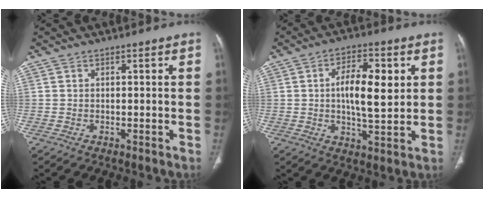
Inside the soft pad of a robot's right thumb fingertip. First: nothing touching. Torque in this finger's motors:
{"motor_torque": [-0.06, 0.23, -0.10, 0.33, 0.24]}